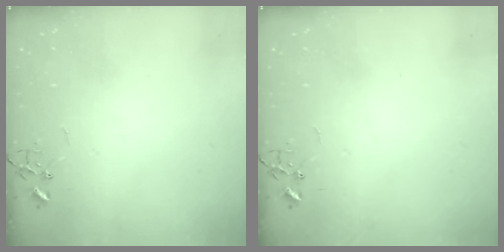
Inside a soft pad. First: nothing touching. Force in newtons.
{"total": 0.0}